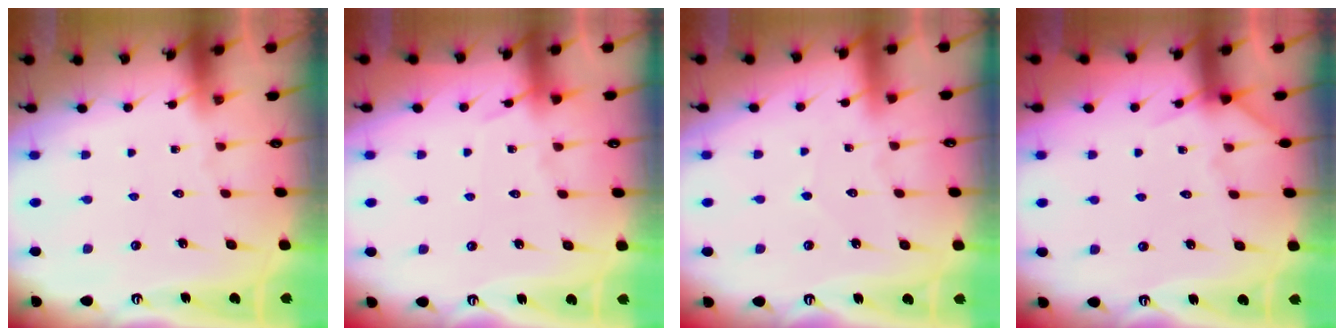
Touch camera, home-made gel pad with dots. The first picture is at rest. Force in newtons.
{"total": 5.1, "press": 5.0, "slide": 0.5}
{"total": 2.8, "press": 2.7, "slide": 0.4}
{"total": 6.9, "press": 6.8, "slide": 0.9}